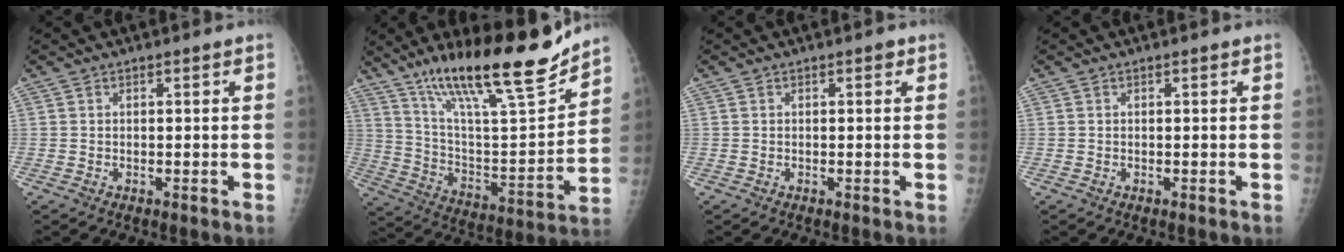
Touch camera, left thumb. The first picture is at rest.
{"total": 24.4, "force": [17.8, 4.8, 16.0], "torque": [-0.241, -0.078, 0.305]}
{"total": 0.6, "force": [0.3, 0.3, 0.4], "torque": [-0.002, 0.001, 0.001]}
{"total": 0.0}